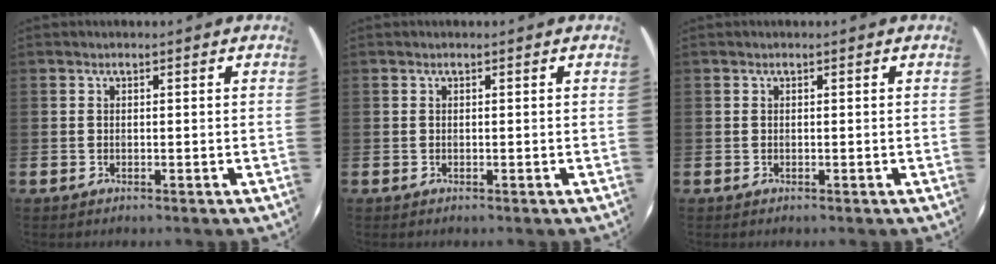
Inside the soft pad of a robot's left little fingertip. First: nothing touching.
{"total": 0.0}
{"total": 0.0}